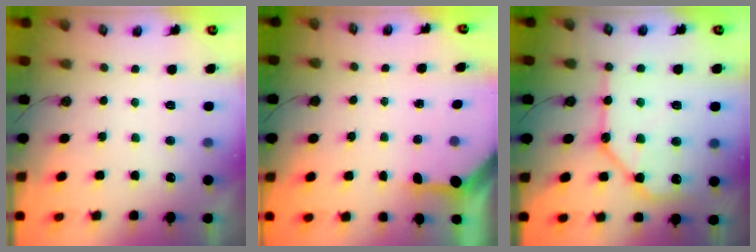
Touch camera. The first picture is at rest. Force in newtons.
{"total": 3.2, "press": 3.2, "slide": 0.4}
{"total": 13.9, "press": 13.8, "slide": 1.5}